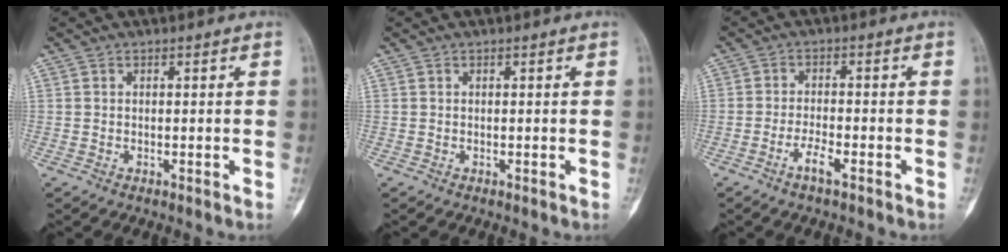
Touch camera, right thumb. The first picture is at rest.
{"total": 0.0}
{"total": 3.6, "force": [-2.2, 0.8, 2.7], "torque": [-0.055, 0.013, -0.044]}